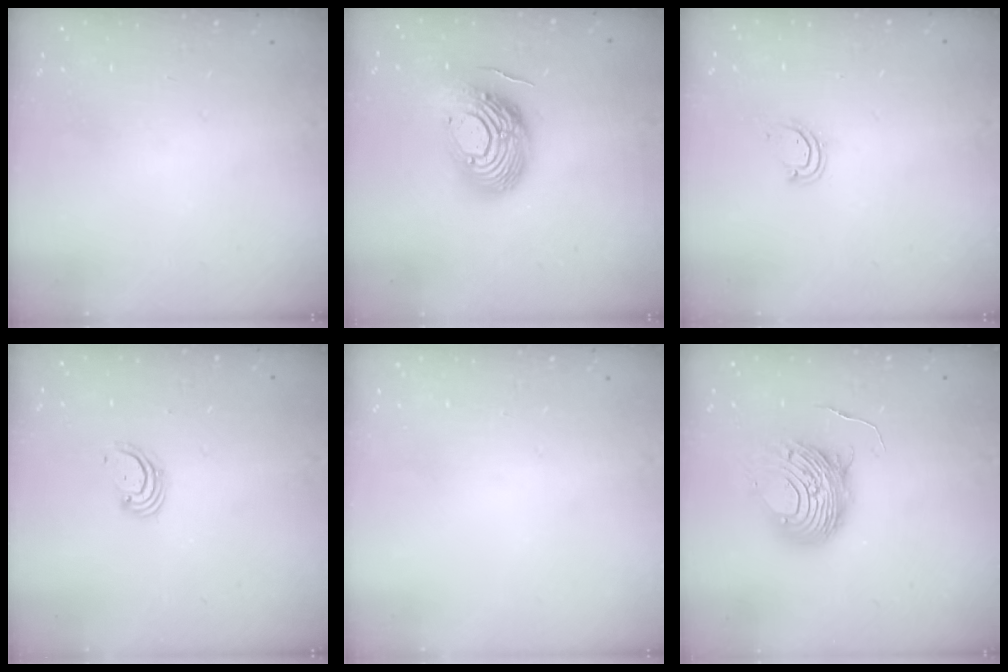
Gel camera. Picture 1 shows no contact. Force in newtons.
{"total": 16.9, "press": 16.9, "slide": 1.2}
{"total": 3.7, "press": 3.7, "slide": 0.3}
{"total": 2.6, "press": 2.6, "slide": 0.3}
{"total": 0.0}
{"total": 11.0, "press": 11.0, "slide": 0.8}